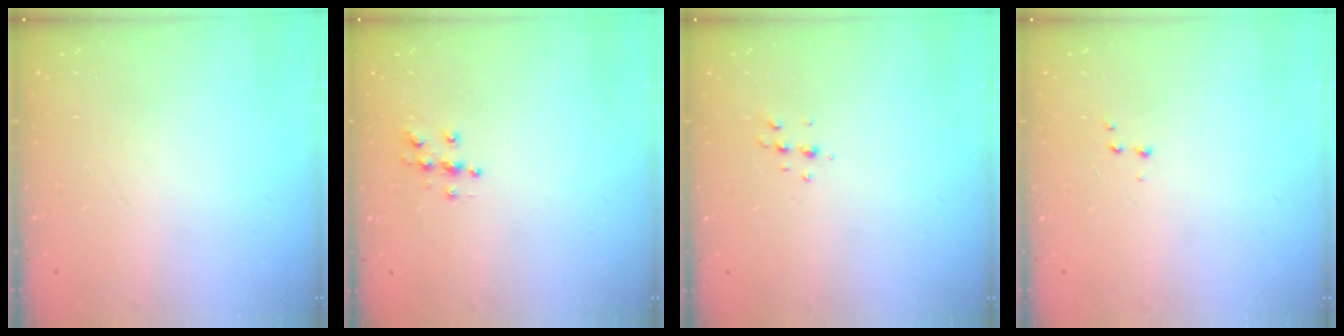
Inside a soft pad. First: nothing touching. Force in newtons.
{"total": 5.7, "press": 5.7, "slide": 0.5}
{"total": 4.3, "press": 4.2, "slide": 0.6}
{"total": 2.6, "press": 2.5, "slide": 0.6}